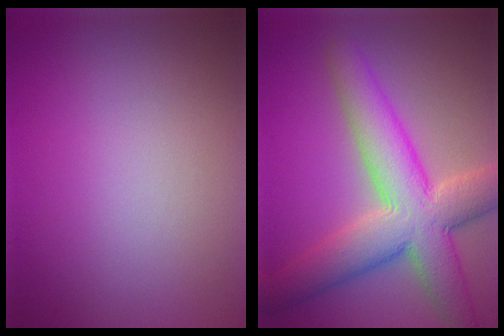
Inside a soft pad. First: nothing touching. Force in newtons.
{"total": 9.5, "press": 9.5, "slide": 0.7}